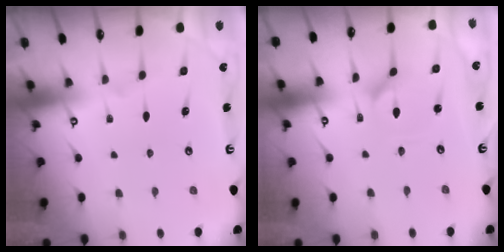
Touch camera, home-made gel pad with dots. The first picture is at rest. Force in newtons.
{"total": 2.6, "press": 2.6, "slide": 0.4}